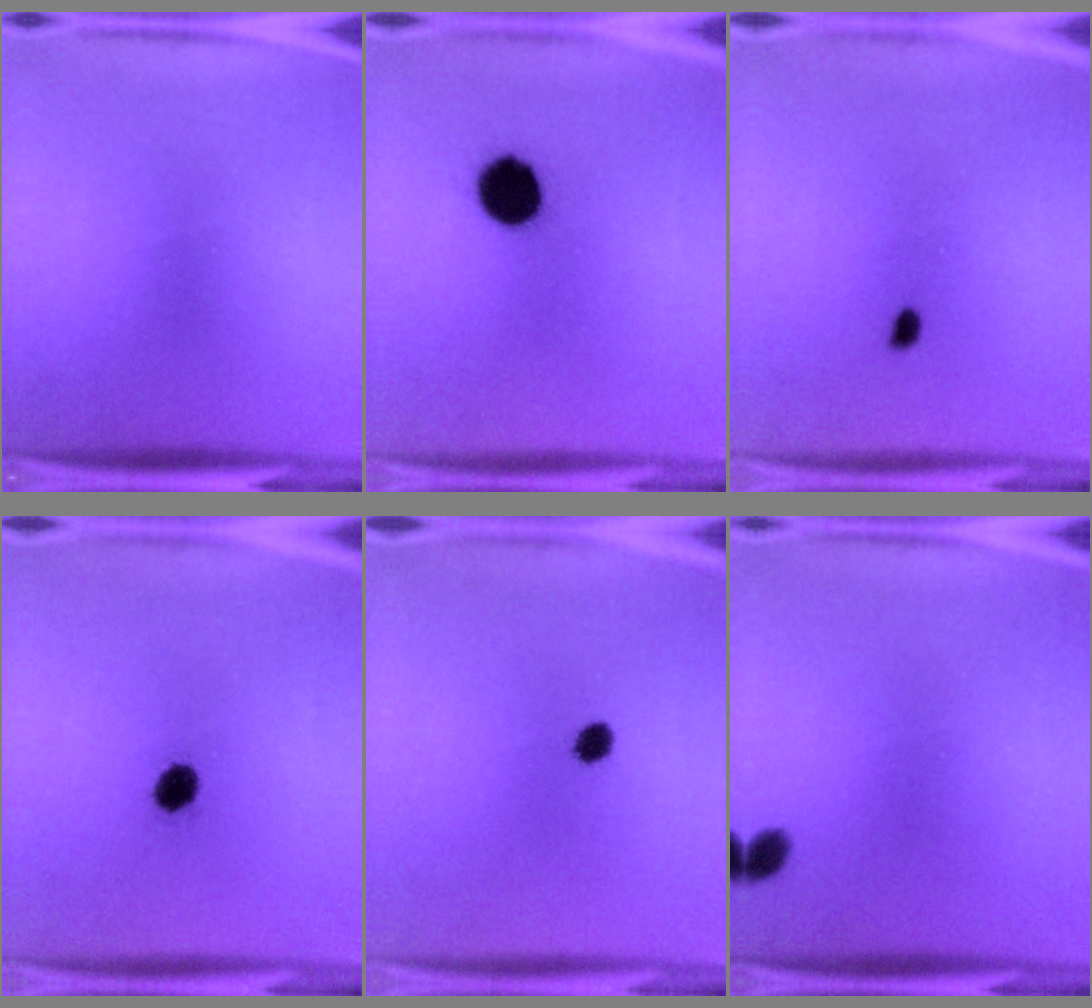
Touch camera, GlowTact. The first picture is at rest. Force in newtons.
{"total": 10.3}
{"total": 0.8}
{"total": 4.4}
{"total": 2.8}
{"total": 2.3}